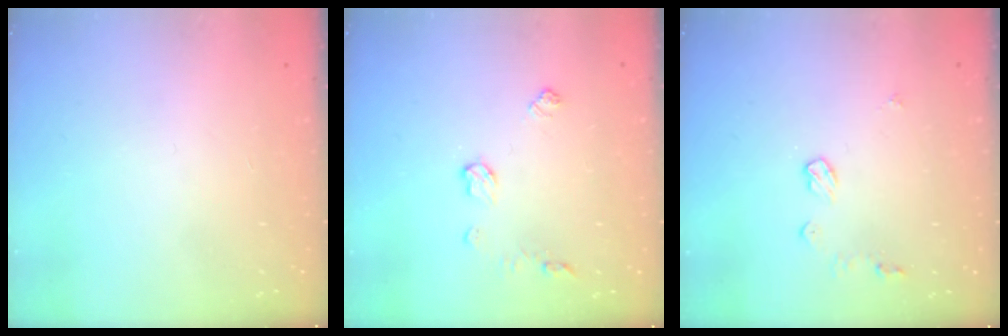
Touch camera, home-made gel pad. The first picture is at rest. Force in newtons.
{"total": 7.2, "press": 7.2, "slide": 0.7}
{"total": 7.4, "press": 7.4, "slide": 0.3}